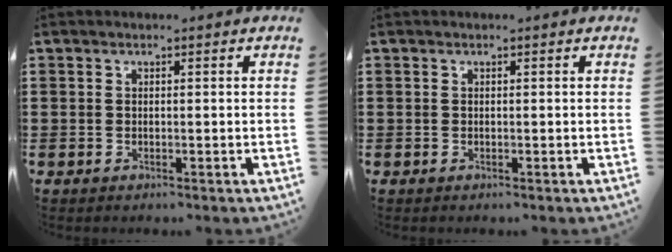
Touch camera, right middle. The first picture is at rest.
{"total": 0.0}